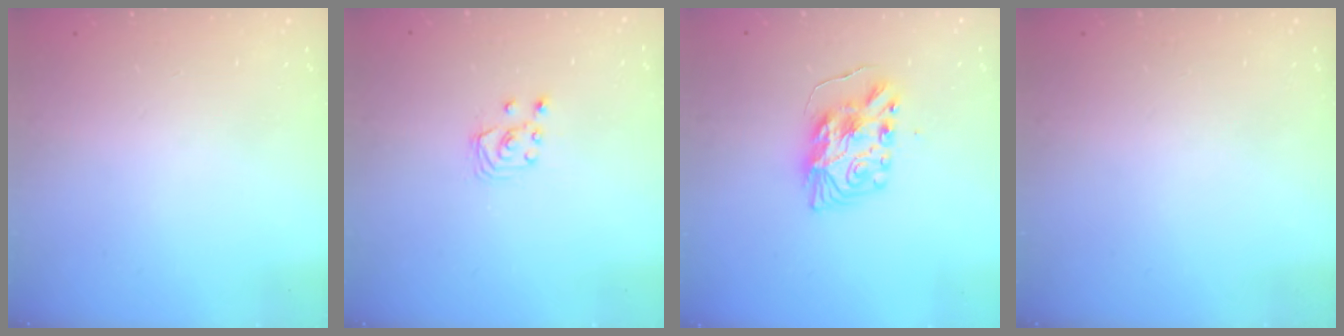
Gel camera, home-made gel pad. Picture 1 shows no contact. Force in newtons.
{"total": 3.0, "press": 3.0, "slide": 0.3}
{"total": 9.5, "press": 9.5, "slide": 0.4}
{"total": 0.0}